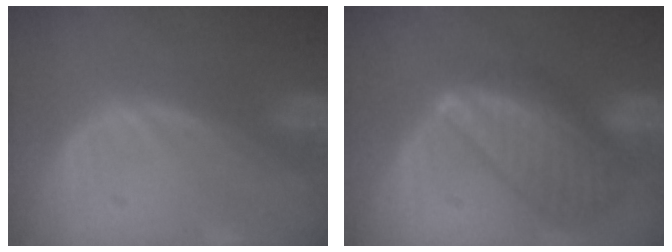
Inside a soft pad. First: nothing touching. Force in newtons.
{"total": 9.6, "press": 8.4, "slide": 4.7}